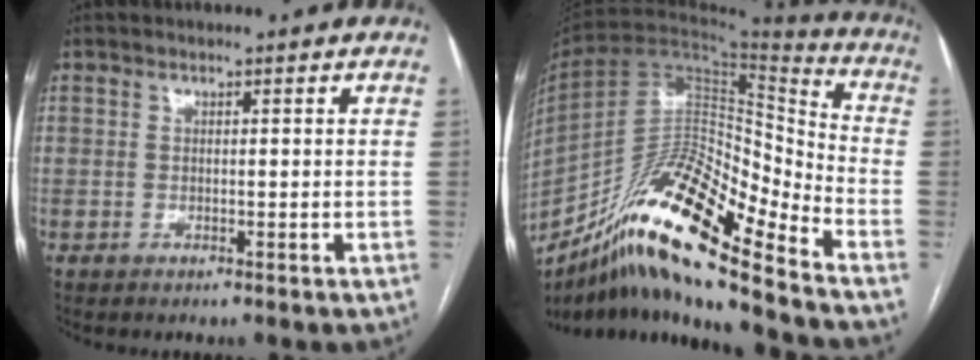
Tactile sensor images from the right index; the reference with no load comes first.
{"total": 21.5, "force": [-14.7, 2.8, 15.4], "torque": [-0.290, -0.003, -0.268]}